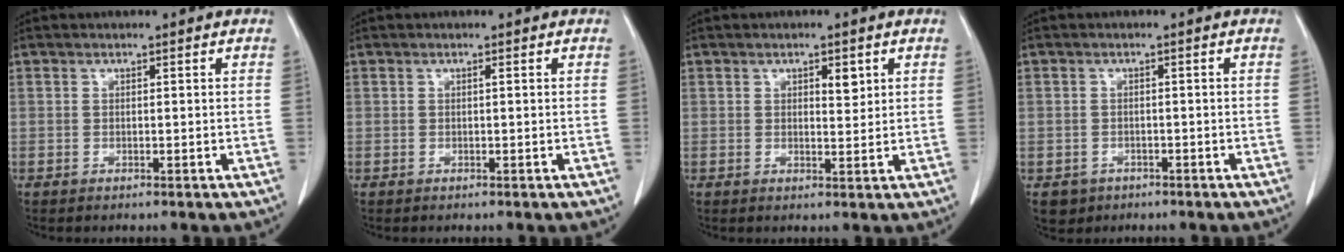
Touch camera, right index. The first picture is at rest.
{"total": 0.0}
{"total": 2.4, "force": [1.1, 1.0, 1.9], "torque": [-0.026, -0.004, 0.017]}
{"total": 3.0, "force": [-1.5, 2.6, 0.2], "torque": [-0.003, 0.006, -0.018]}